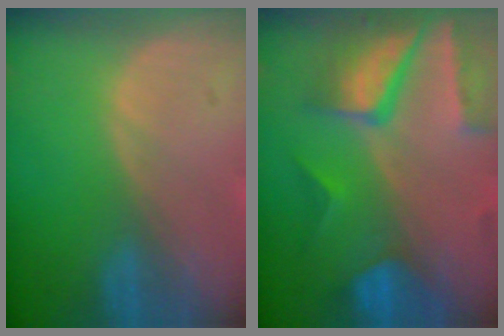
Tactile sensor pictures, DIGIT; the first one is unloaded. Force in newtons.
{"total": 10.3, "press": 8.6, "slide": 5.6}